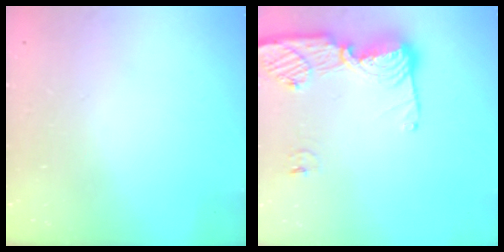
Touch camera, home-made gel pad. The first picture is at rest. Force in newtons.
{"total": 14.0, "press": 13.9, "slide": 1.4}